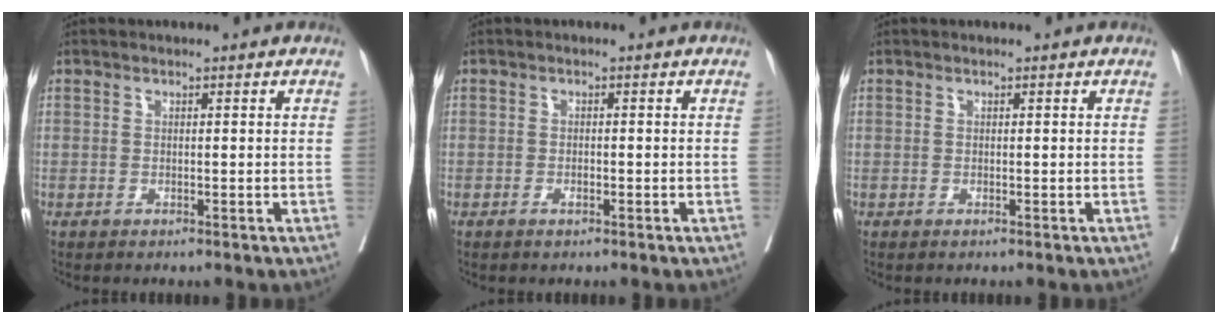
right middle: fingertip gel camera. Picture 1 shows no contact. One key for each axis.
{"total": 0.9, "fx": -0.5, "fy": 0.3, "fz": 0.7, "tx": -0.013, "ty": 0.000, "tz": -0.007}
{"total": 0.0}